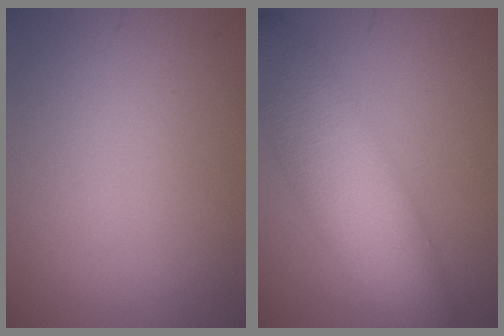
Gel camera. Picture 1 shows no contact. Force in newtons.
{"total": 9.2, "press": 9.2, "slide": 0.3}